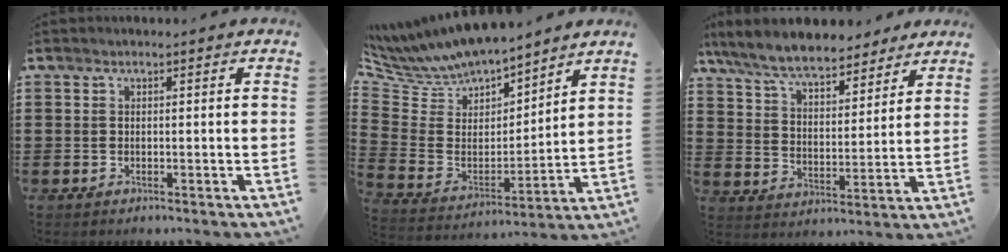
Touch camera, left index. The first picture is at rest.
{"total": 7.4, "force": [7.1, 2.1, 0.6], "torque": [-0.064, -0.057, 0.123]}
{"total": 8.6, "force": [7.8, 1.5, 3.3], "torque": [-0.096, -0.032, 0.141]}